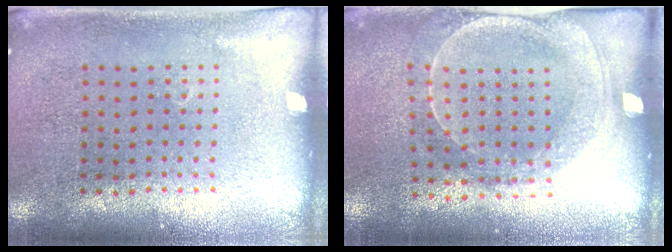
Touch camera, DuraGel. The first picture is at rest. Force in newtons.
{"total": 1.7, "press": 1.7, "slide": 0.3}